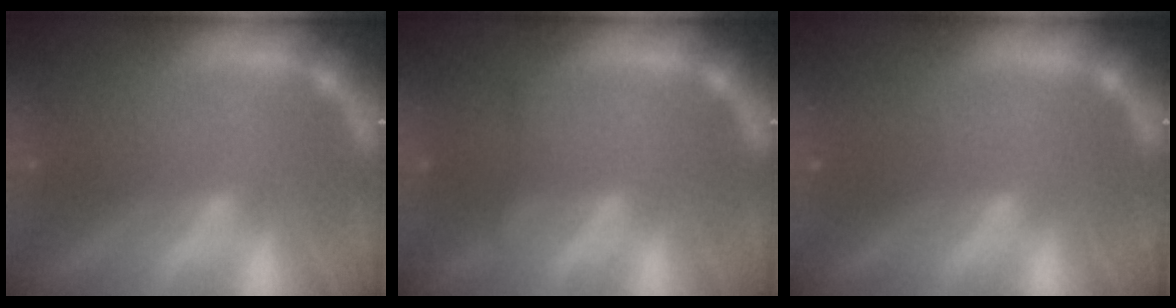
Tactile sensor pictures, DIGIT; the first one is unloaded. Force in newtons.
{"total": 0.9}
{"total": 0.0}